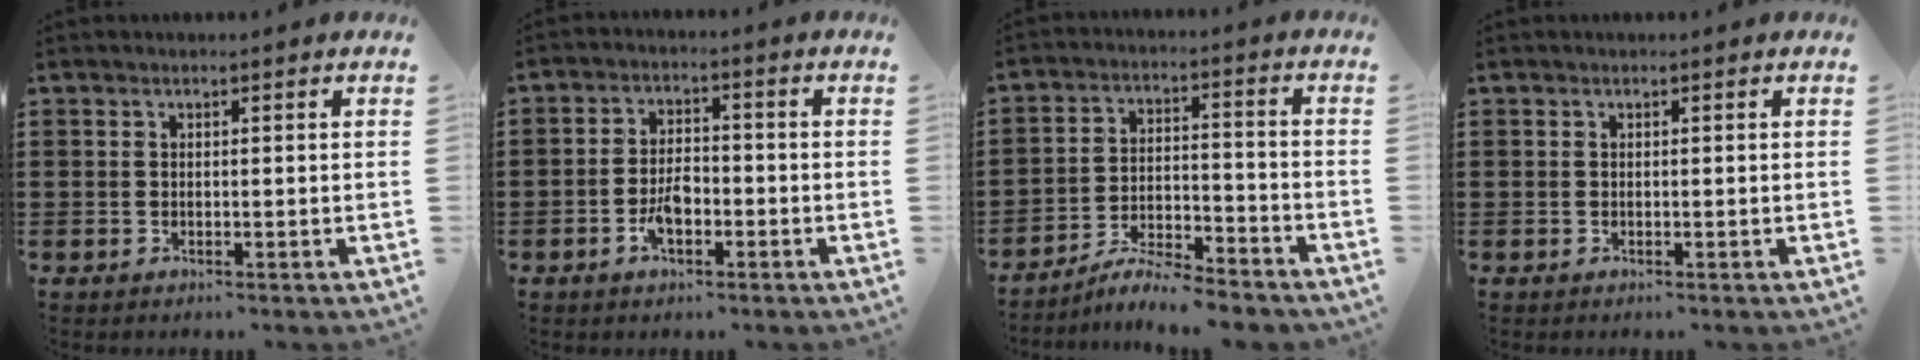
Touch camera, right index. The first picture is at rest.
{"total": 4.3, "force": [-1.8, 2.3, 3.2], "torque": [-0.068, 0.005, -0.037]}
{"total": 6.0, "force": [-5.7, 0.3, 1.9], "torque": [-0.038, 0.001, -0.110]}
{"total": 0.0}